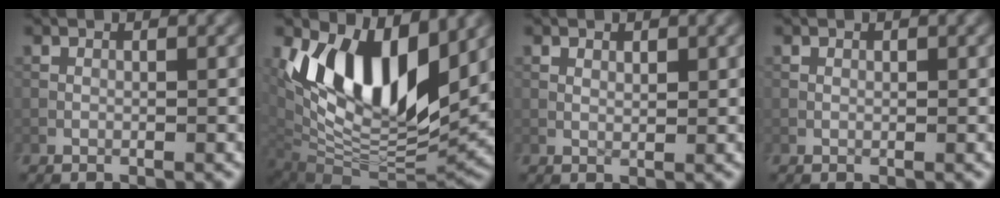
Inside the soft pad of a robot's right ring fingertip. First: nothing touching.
{"total": 13.4, "force": [4.1, 6.8, 10.8], "torque": [-0.199, -0.012, 0.075]}
{"total": 0.7, "force": [0.4, 0.5, 0.4], "torque": [-0.011, -0.002, 0.013]}
{"total": 0.0}